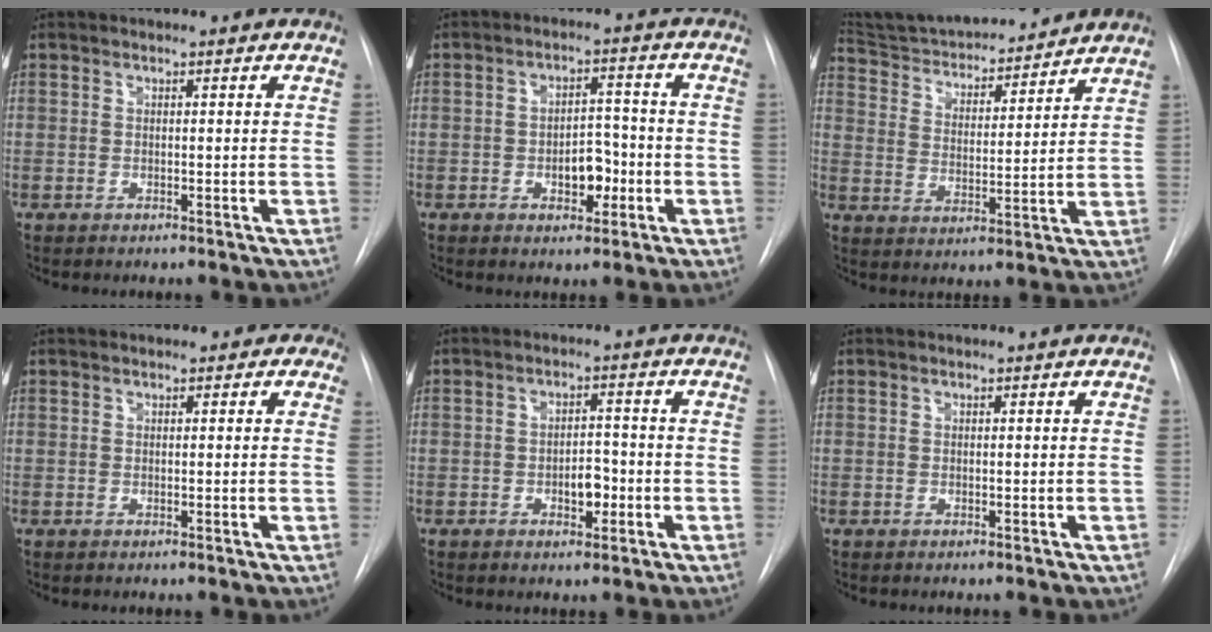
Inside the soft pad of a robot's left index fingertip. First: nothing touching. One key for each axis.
{"total": 5.3, "fx": -1.7, "fy": 2.9, "fz": 4.0, "tx": -0.053, "ty": 0.012, "tz": -0.022}
{"total": 17.0, "fx": 15.9, "fy": 2.8, "fz": 5.3, "tx": -0.084, "ty": 0.009, "tz": 0.255}
{"total": 2.1, "fx": 1.3, "fy": 1.4, "fz": 0.7, "tx": 0.014, "ty": -0.002, "tz": 0.006}
{"total": 3.8, "fx": -1.3, "fy": 1.9, "fz": 3.0, "tx": -0.038, "ty": 0.006, "tz": -0.015}
{"total": 0.0}